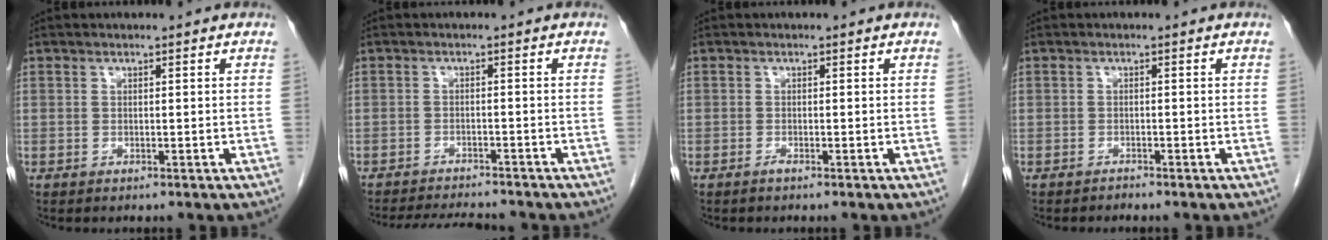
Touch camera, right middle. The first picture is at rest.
{"total": 8.5, "force": [-8.0, 1.0, 2.7], "torque": [-0.041, -0.007, -0.117]}
{"total": 0.5, "force": [-0.4, -0.1, 0.3], "torque": [-0.007, 0.000, -0.008]}
{"total": 0.6, "force": [-0.6, 0.0, 0.0], "torque": [-0.005, -0.003, -0.012]}